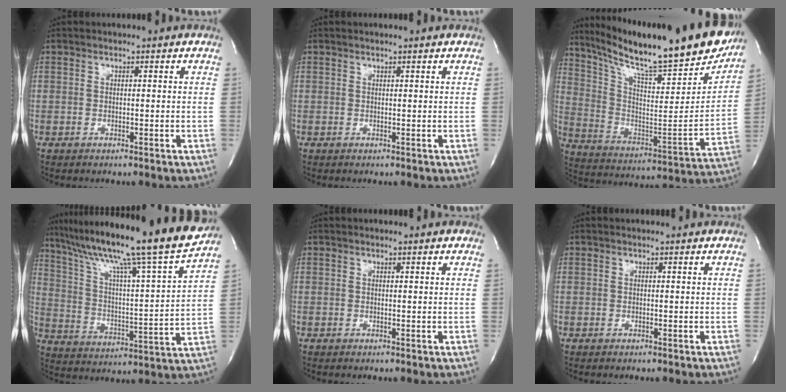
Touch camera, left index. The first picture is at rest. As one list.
[{"total": 0.6, "force": [0.5, -0.2, 0.3], "torque": [-0.012, -0.002, 0.012]}, {"total": 29.1, "force": [24.0, 4.1, 15.9], "torque": [-0.272, -0.058, 0.347]}, {"total": 24.7, "force": [20.4, -1.1, 13.8], "torque": [-0.235, -0.037, 0.306]}, {"total": 1.6, "force": [1.5, 0.1, 0.5], "torque": [-0.015, 0.006, 0.015]}, {"total": 1.2, "force": [1.2, -0.1, 0.2], "torque": [-0.010, 0.002, 0.014]}]